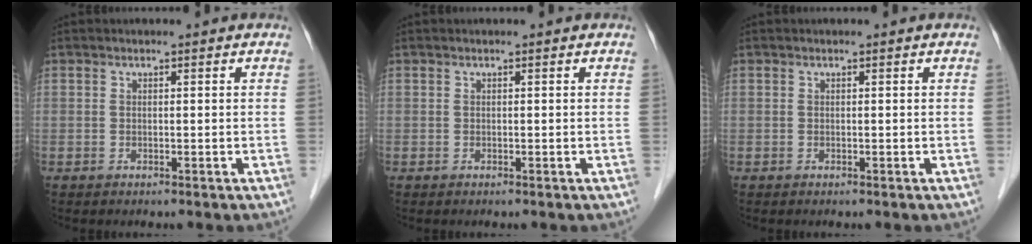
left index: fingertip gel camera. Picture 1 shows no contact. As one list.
[{"total": 0.0}, {"total": 0.0}]